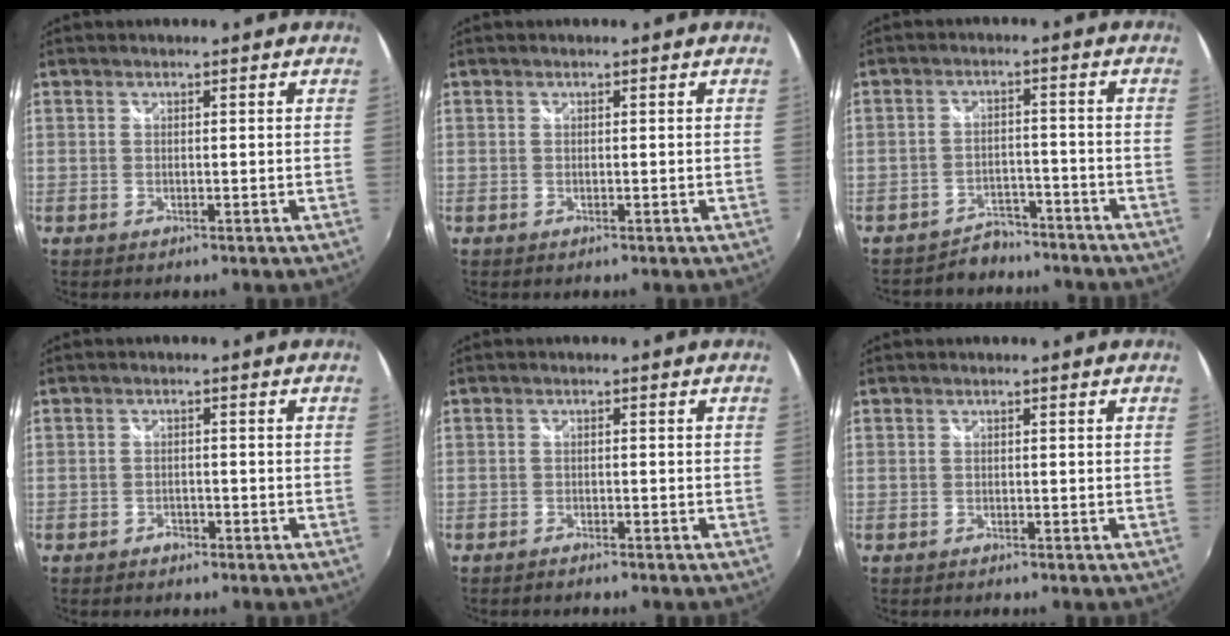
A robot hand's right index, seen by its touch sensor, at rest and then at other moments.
{"total": 0.0}
{"total": 7.2, "force": [-6.4, 3.2, 0.4], "torque": [-0.022, 0.016, -0.088]}
{"total": 1.6, "force": [-1.2, 1.0, 0.3], "torque": [-0.008, 0.001, -0.019]}
{"total": 1.7, "force": [-1.5, 0.4, 0.6], "torque": [-0.020, -0.006, -0.029]}
{"total": 0.0}